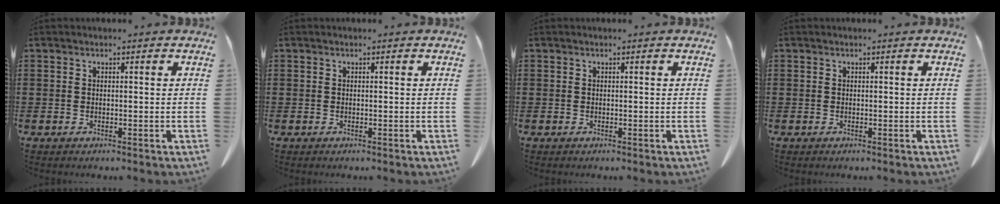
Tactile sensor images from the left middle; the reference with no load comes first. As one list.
[{"total": 0.0}, {"total": 0.0}, {"total": 0.0}]